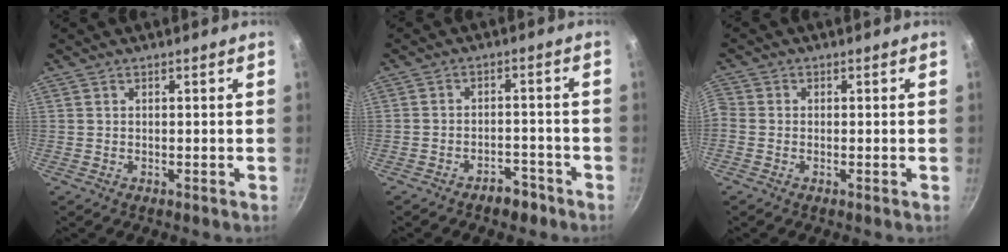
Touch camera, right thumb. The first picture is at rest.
{"total": 3.8, "force": [-3.0, 1.9, 1.3], "torque": [-0.009, 0.035, -0.040]}
{"total": 2.0, "force": [-0.7, 1.6, 1.1], "torque": [-0.030, 0.005, -0.026]}